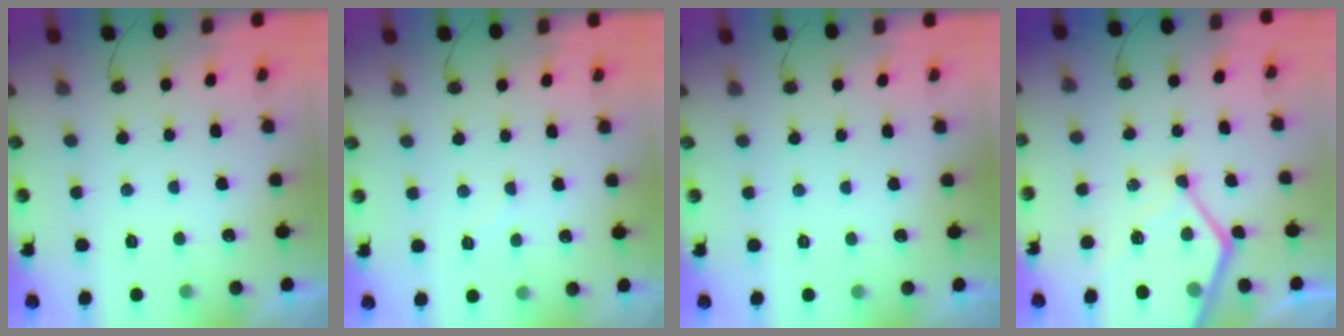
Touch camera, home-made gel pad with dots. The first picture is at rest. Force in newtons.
{"total": 5.6, "press": 5.5, "slide": 0.8}
{"total": 0.0}
{"total": 14.5, "press": 14.4, "slide": 1.3}